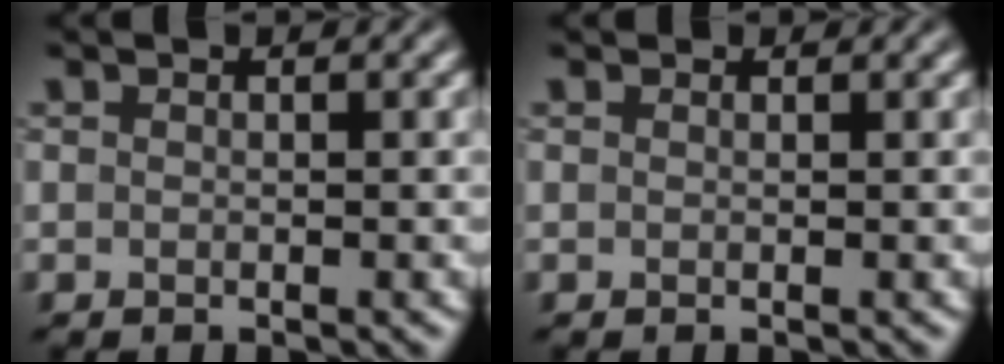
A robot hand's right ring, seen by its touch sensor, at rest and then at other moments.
{"total": 0.0}